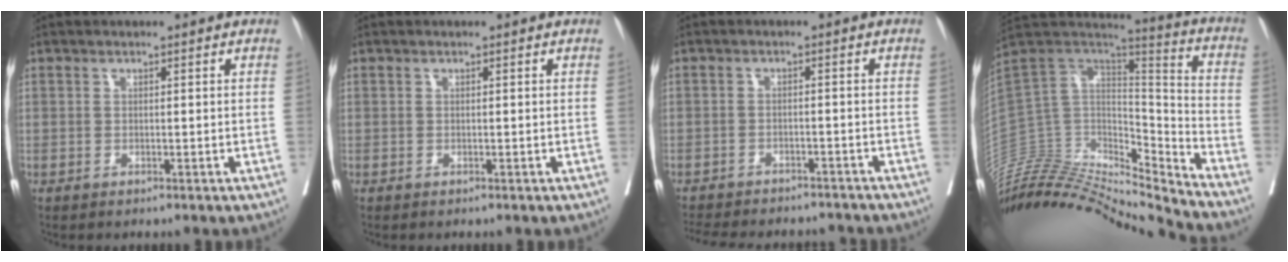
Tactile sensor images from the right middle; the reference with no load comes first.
{"total": 0.0}
{"total": 15.1, "force": [-13.6, 4.4, 4.9], "torque": [-0.115, -0.004, -0.179]}
{"total": 28.5, "force": [-27.1, 4.1, 7.9], "torque": [-0.181, 0.023, -0.442]}